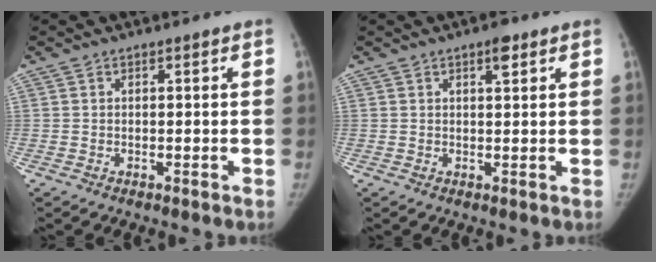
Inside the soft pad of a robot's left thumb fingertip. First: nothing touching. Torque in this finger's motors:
{"motor_torque": [0.08, -0.12, 0.67, -0.45, 0.12]}